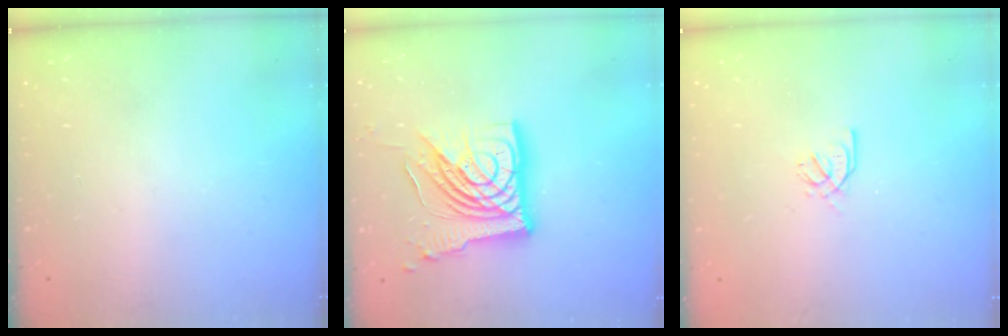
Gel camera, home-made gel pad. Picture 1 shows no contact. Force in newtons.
{"total": 20.4, "press": 20.2, "slide": 2.2}
{"total": 1.7, "press": 1.6, "slide": 0.5}